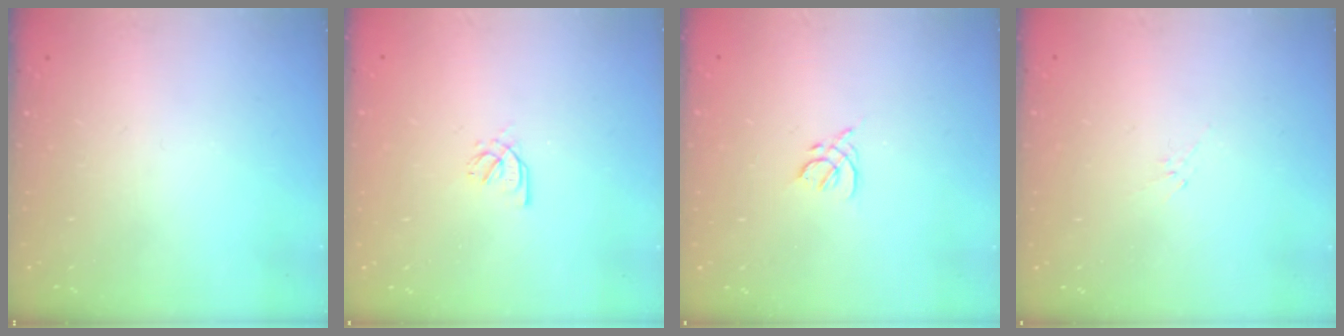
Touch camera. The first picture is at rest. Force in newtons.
{"total": 1.7, "press": 1.6, "slide": 0.5}
{"total": 2.0, "press": 1.9, "slide": 0.6}
{"total": 2.1, "press": 2.0, "slide": 0.6}